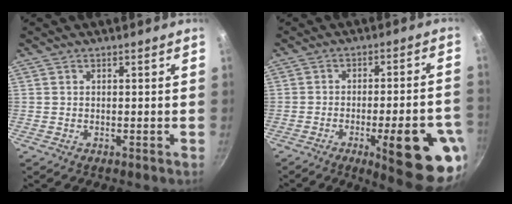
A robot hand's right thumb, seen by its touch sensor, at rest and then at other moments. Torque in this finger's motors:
{"motor_torque": [2.38, 2.63, 1.88, -0.87, 0.36]}